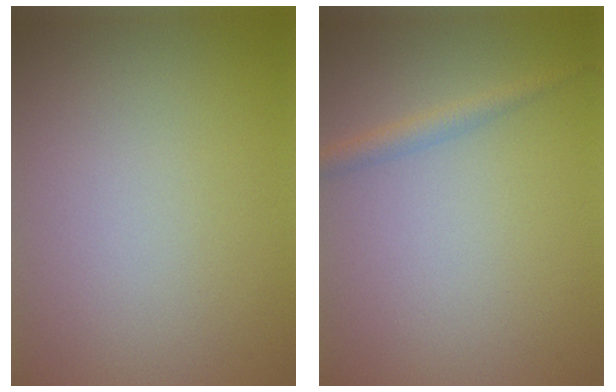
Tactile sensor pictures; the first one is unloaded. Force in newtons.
{"total": 1.6, "press": 1.5, "slide": 0.2}